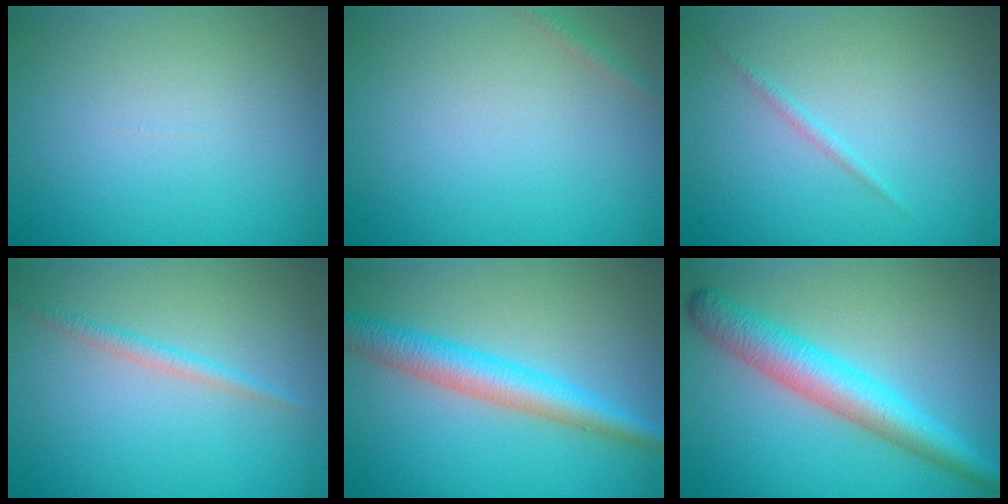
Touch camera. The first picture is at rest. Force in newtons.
{"total": 0.7, "press": 0.7, "slide": 0.0}
{"total": 0.7, "press": 0.7, "slide": 0.1}
{"total": 1.4, "press": 1.4, "slide": 0.0}
{"total": 4.7, "press": 4.7, "slide": 0.0}
{"total": 5.6, "press": 5.6, "slide": 0.1}